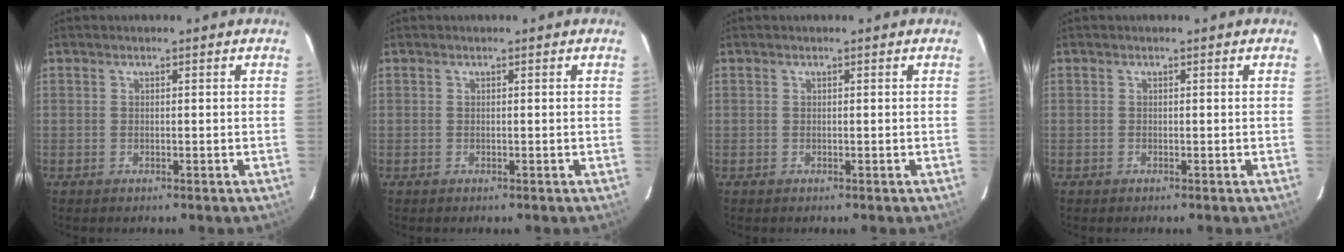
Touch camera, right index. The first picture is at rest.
{"total": 0.0}
{"total": 0.0}
{"total": 0.0}